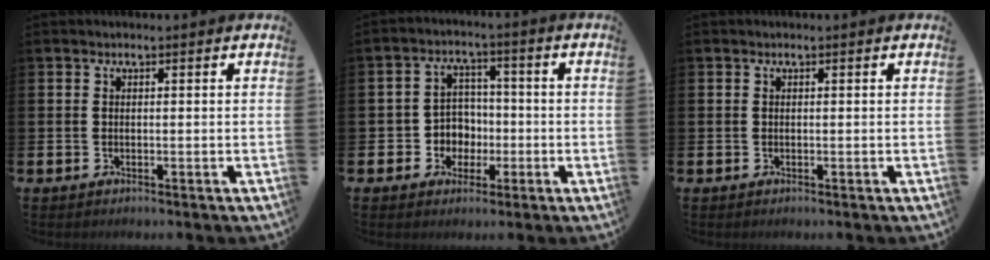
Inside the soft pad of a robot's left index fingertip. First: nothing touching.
{"total": 4.6, "force": [-0.7, 4.5, 0.7], "torque": [-0.029, 0.003, -0.018]}
{"total": 0.0}